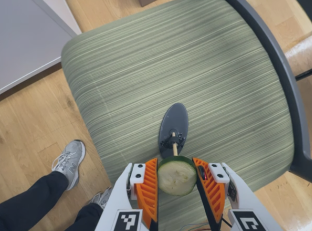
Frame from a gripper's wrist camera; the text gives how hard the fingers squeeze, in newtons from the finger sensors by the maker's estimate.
{"total": 9.6, "left": 10.4, "right": 8.8}